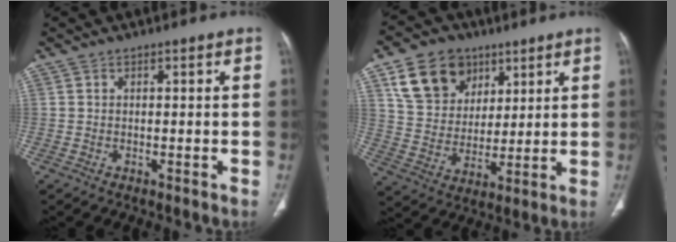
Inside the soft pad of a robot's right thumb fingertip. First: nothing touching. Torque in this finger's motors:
{"motor_torque": [-0.24, 1.54, 0.11, 0.80, 0.05]}